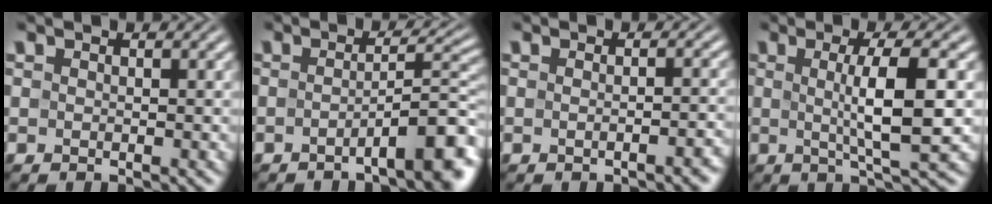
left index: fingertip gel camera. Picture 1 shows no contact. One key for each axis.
{"total": 6.6, "fx": -2.7, "fy": 1.5, "fz": 5.8, "tx": -0.067, "ty": 0.011, "tz": -0.048}
{"total": 2.7, "fx": -0.6, "fy": 1.0, "fz": 2.4, "tx": -0.010, "ty": 0.008, "tz": -0.009}
{"total": 6.2, "fx": 0.2, "fy": 1.3, "fz": 6.0, "tx": -0.092, "ty": 0.003, "tz": 0.002}